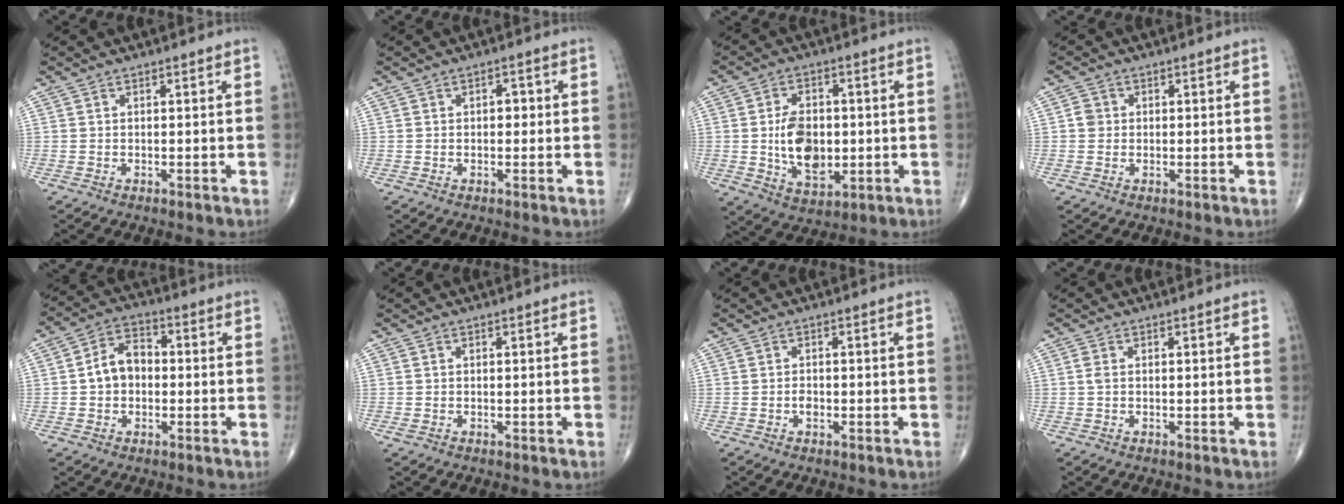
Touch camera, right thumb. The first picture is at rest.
{"total": 1.9, "force": [0.1, 1.3, 1.4], "torque": [-0.011, 0.005, -0.003]}
{"total": 11.1, "force": [-0.3, 7.2, 8.5], "torque": [-0.121, -0.006, 0.000]}
{"total": 2.1, "force": [0.1, 1.9, 0.7], "torque": [-0.002, 0.004, -0.001]}
{"total": 7.5, "force": [-0.3, 5.5, 5.1], "torque": [-0.071, 0.026, -0.017]}
{"total": 0.8, "force": [-0.3, 0.4, 0.7], "torque": [-0.012, 0.002, -0.002]}
{"total": 1.4, "force": [-0.5, 0.9, 1.0], "torque": [-0.013, 0.002, -0.008]}
{"total": 1.0, "force": [0.0, 0.5, 0.9], "torque": [-0.020, 0.000, -0.001]}